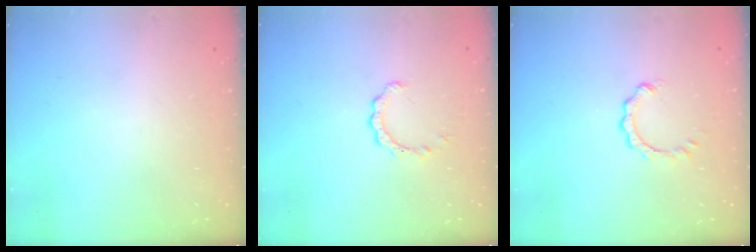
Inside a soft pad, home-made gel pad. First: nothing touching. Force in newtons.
{"total": 2.4, "press": 2.3, "slide": 0.3}
{"total": 1.3, "press": 1.2, "slide": 0.2}